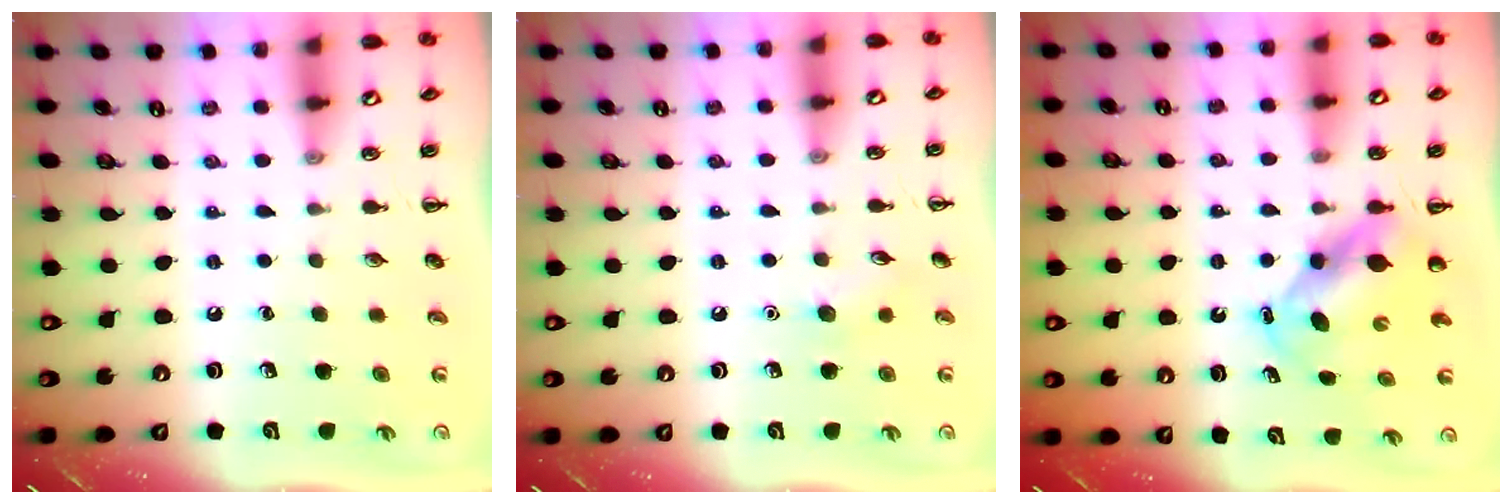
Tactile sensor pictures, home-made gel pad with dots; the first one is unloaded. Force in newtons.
{"total": 5.5, "press": 5.4, "slide": 1.3}
{"total": 5.5, "press": 5.4, "slide": 0.9}